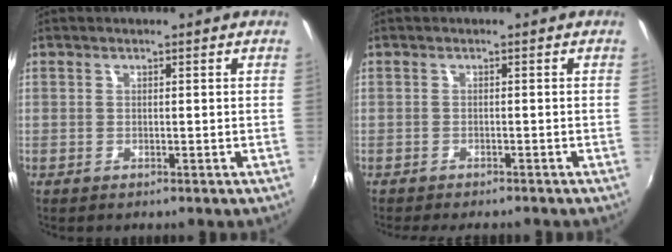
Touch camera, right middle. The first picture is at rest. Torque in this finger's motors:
{"motor_torque": [0.56, -0.54, 0.12, 0.05]}